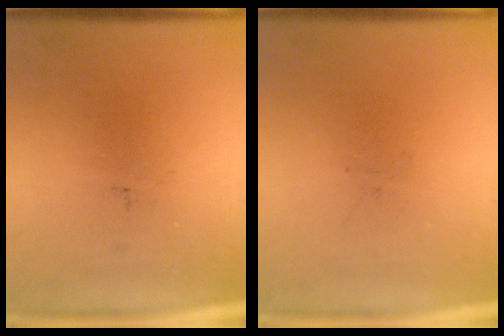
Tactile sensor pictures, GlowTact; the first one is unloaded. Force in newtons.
{"total": 0.0}